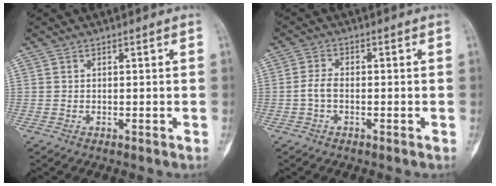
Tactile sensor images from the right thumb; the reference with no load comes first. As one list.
[{"total": 2.9, "force": [-0.7, 1.7, 2.3], "torque": [-0.043, 0.008, -0.017]}]